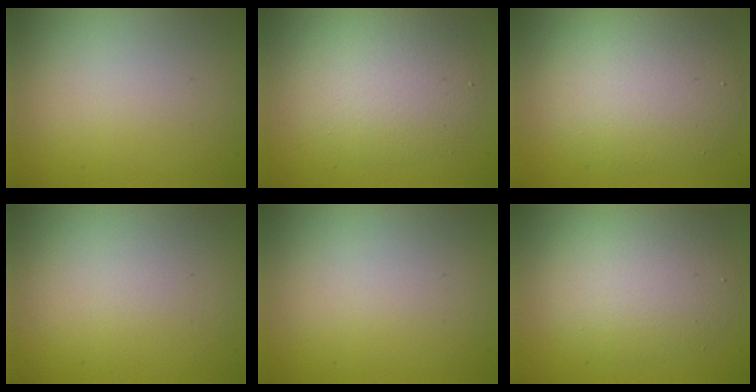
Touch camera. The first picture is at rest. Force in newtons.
{"total": 4.2, "press": 4.2, "slide": 0.3}
{"total": 6.3, "press": 6.3, "slide": 0.2}
{"total": 0.0}
{"total": 0.0}
{"total": 4.8, "press": 4.8, "slide": 0.1}